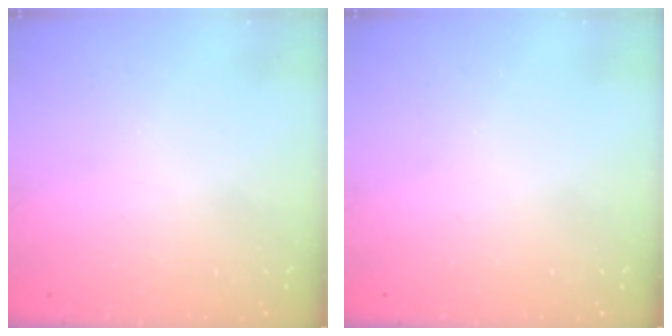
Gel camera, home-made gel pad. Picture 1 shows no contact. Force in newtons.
{"total": 0.0}